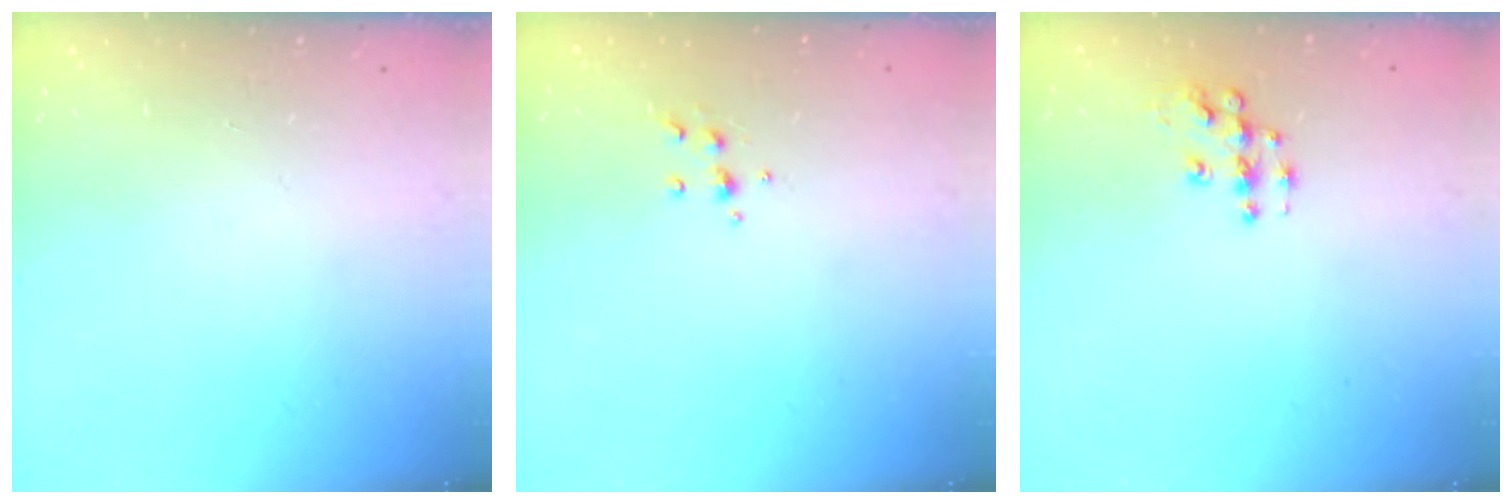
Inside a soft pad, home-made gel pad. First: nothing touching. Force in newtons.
{"total": 5.9, "press": 5.9, "slide": 0.7}
{"total": 7.0, "press": 7.0, "slide": 0.4}